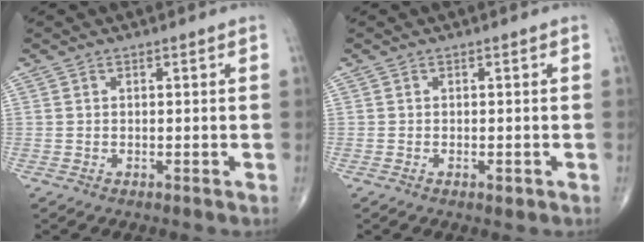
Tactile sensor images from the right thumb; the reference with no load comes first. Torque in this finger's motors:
{"motor_torque": [-0.12, -0.01, 0.06, 0.20, -0.01]}